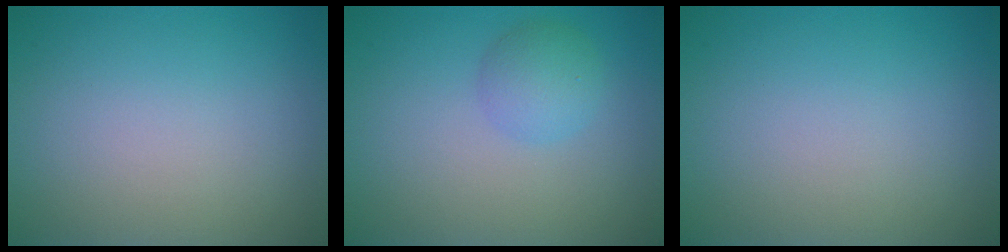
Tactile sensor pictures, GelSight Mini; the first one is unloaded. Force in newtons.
{"total": 2.4, "press": 2.4, "slide": 0.1}
{"total": 0.0}